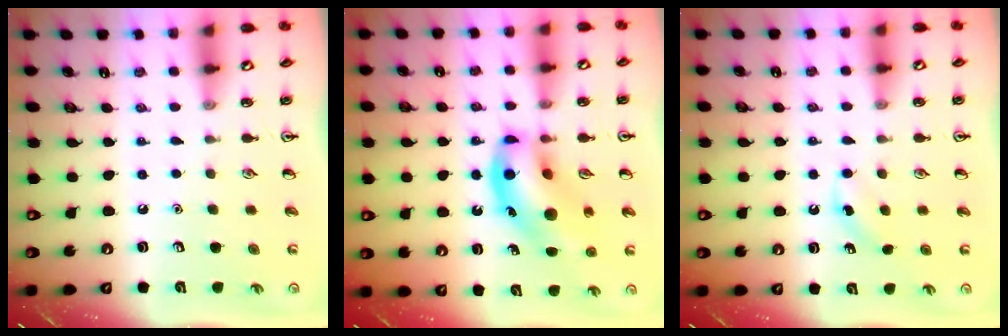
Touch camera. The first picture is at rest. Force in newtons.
{"total": 16.3, "press": 15.8, "slide": 3.8}
{"total": 2.6, "press": 2.4, "slide": 0.8}